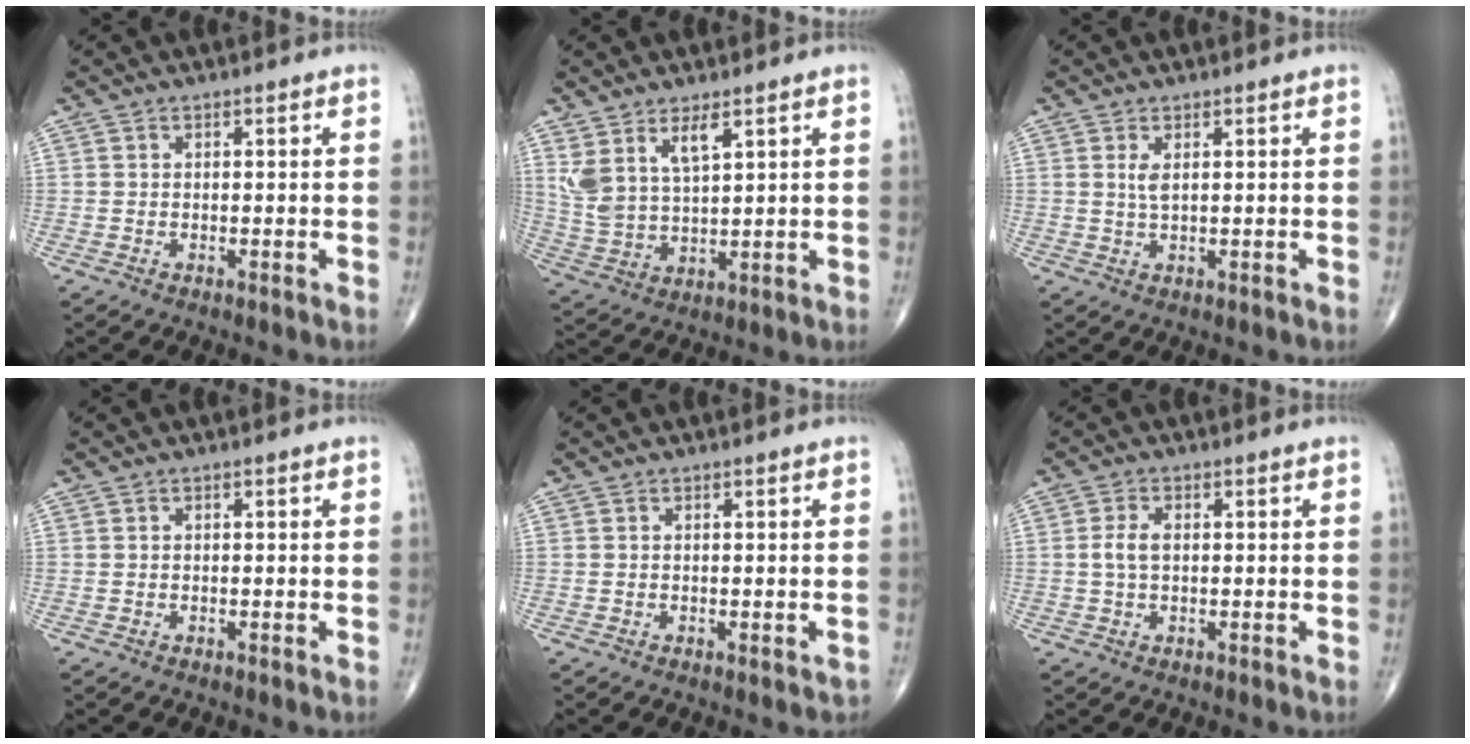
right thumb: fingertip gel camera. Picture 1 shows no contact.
{"total": 8.0, "force": [4.3, 3.2, 6.0], "torque": [-0.117, -0.023, 0.096]}
{"total": 1.9, "force": [0.6, 0.6, 1.7], "torque": [-0.039, -0.003, 0.017]}
{"total": 0.0}
{"total": 1.4, "force": [-0.5, 0.5, 1.2], "torque": [-0.014, 0.002, -0.004]}
{"total": 3.1, "force": [0.1, 1.7, 2.6], "torque": [-0.060, 0.005, 0.000]}